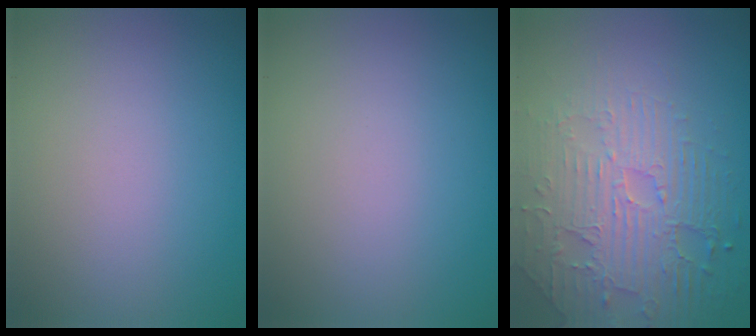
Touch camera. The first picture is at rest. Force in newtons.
{"total": 0.0}
{"total": 4.4, "press": 4.1, "slide": 1.5}